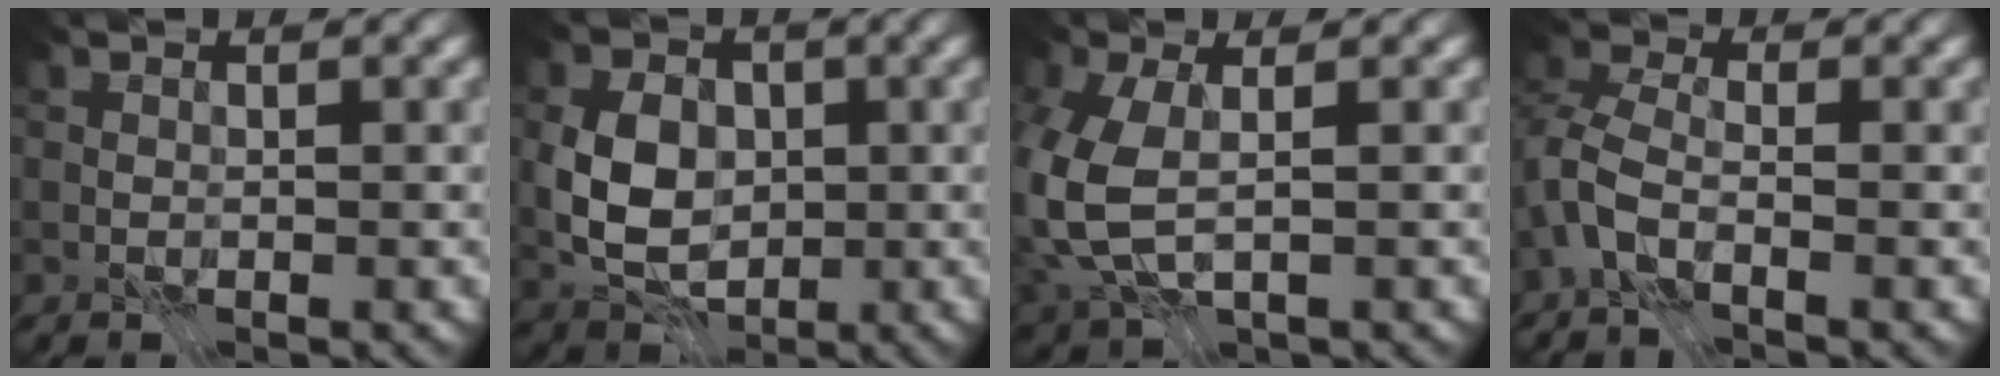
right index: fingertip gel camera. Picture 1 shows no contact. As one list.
[{"total": 6.2, "force": [-0.6, 4.5, 4.3], "torque": [-0.088, 0.001, -0.021]}, {"total": 7.0, "force": [-0.9, 4.1, 5.6], "torque": [-0.161, -0.013, -0.010]}, {"total": 3.8, "force": [-2.1, 1.9, 2.6], "torque": [-0.068, 0.006, -0.055]}]